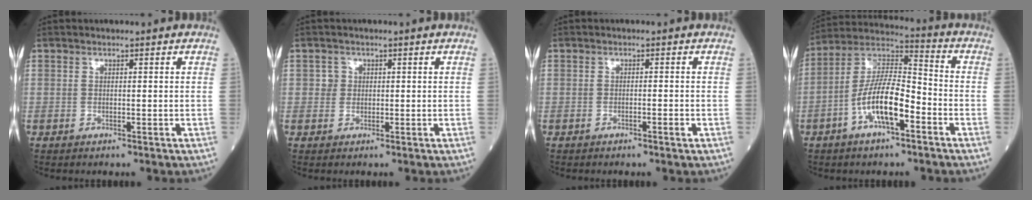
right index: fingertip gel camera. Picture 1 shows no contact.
{"total": 1.4, "force": [0.1, 1.4, 0.1], "torque": [0.008, 0.004, -0.001]}
{"total": 1.0, "force": [-0.7, 0.0, 0.8], "torque": [-0.015, 0.001, -0.010]}
{"total": 11.8, "force": [-4.5, 3.3, 10.4], "torque": [-0.207, 0.016, -0.086]}